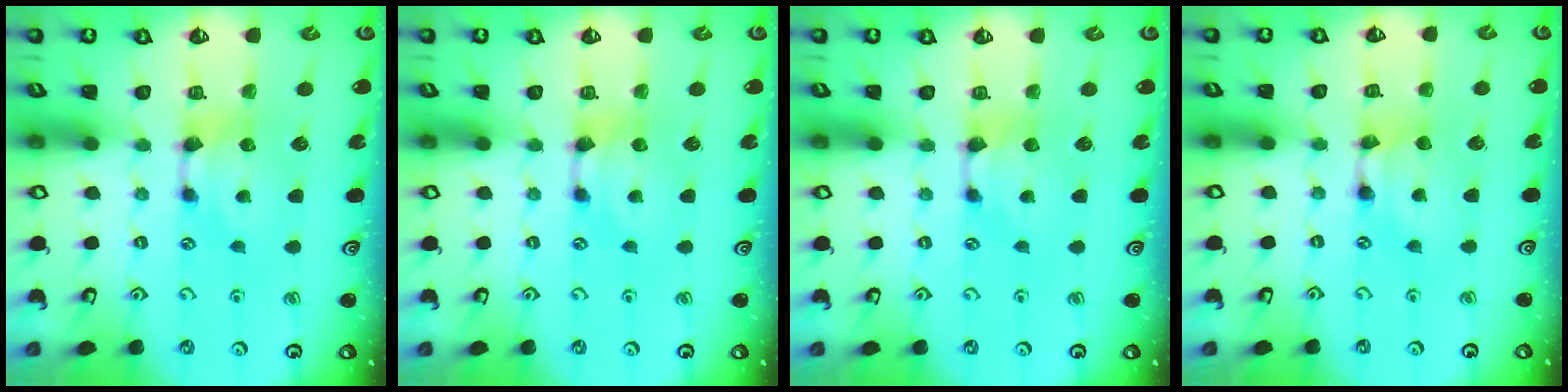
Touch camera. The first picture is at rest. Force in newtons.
{"total": 0.0}
{"total": 0.0}
{"total": 1.6, "press": 1.5, "slide": 0.2}